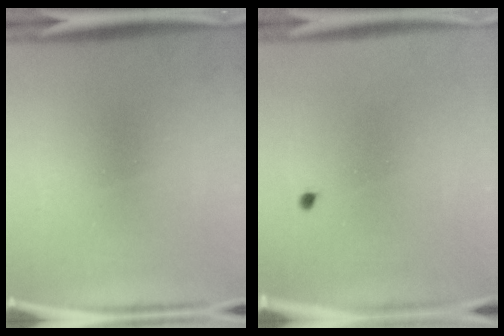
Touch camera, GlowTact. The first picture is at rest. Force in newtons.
{"total": 0.5}